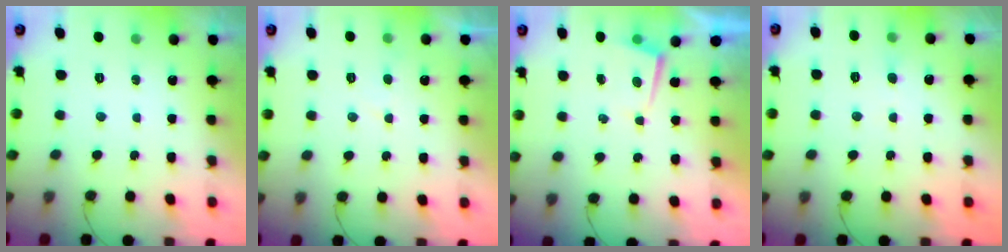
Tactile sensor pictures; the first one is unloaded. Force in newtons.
{"total": 2.8, "press": 2.7, "slide": 0.3}
{"total": 2.0, "press": 2.0, "slide": 0.3}
{"total": 3.0, "press": 3.0, "slide": 0.4}